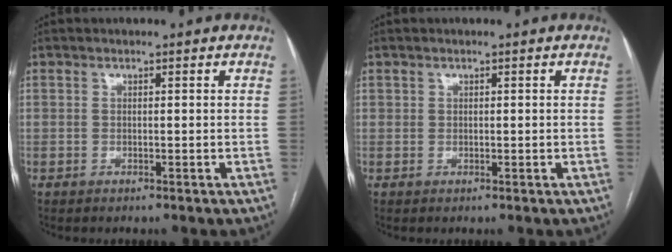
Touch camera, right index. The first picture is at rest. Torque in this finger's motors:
{"motor_torque": [-0.25, 0.16, 0.06, 0.00]}